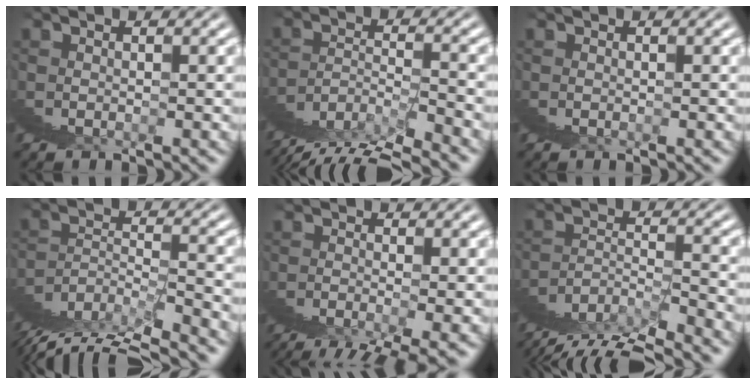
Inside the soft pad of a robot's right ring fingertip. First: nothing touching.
{"total": 2.5, "force": [0.6, 1.4, 2.0], "torque": [-0.016, 0.018, -0.010]}
{"total": 0.0}
{"total": 2.5, "force": [-0.4, 1.2, 2.1], "torque": [-0.022, 0.001, -0.014]}
{"total": 1.3, "force": [0.6, -0.9, 0.7], "torque": [0.000, 0.018, 0.002]}
{"total": 2.8, "force": [0.4, 1.7, 2.3], "torque": [-0.016, 0.018, -0.014]}